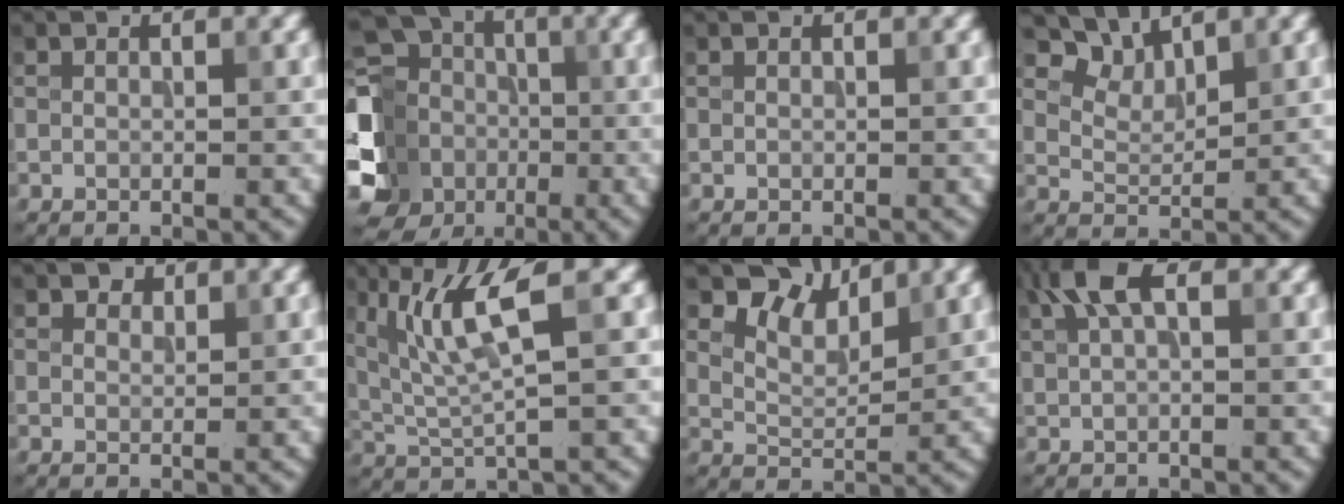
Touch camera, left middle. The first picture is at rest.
{"total": 12.7, "force": [-3.0, 10.9, 5.7], "torque": [-0.144, 0.004, -0.061]}
{"total": 0.0}
{"total": 3.7, "force": [3.2, 1.5, 1.3], "torque": [-0.031, 0.000, 0.059]}
{"total": 1.2, "force": [1.0, 0.7, 0.3], "torque": [-0.006, -0.002, 0.013]}
{"total": 5.6, "force": [2.2, 0.8, 5.1], "torque": [-0.108, -0.002, 0.050]}
{"total": 4.1, "force": [3.3, 1.6, 1.8], "torque": [-0.040, 0.002, 0.059]}
{"total": 3.4, "force": [1.6, 1.3, 2.7], "torque": [-0.057, 0.008, 0.026]}